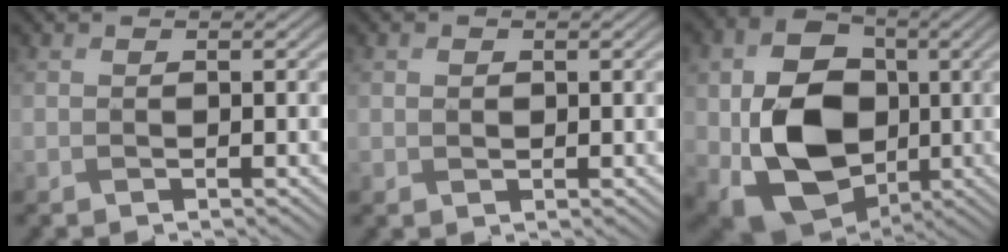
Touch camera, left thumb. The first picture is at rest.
{"total": 0.8, "force": [0.2, 0.7, 0.3], "torque": [-0.010, -0.003, 0.005]}
{"total": 14.4, "force": [-1.3, 10.4, 9.8], "torque": [-0.214, -0.018, -0.023]}